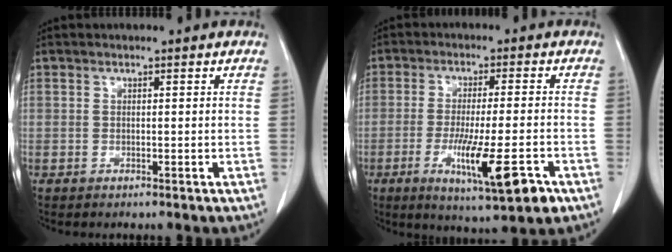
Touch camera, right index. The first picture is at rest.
{"total": 12.1, "force": [-5.1, 0.9, 11.0], "torque": [-0.182, -0.031, -0.076]}